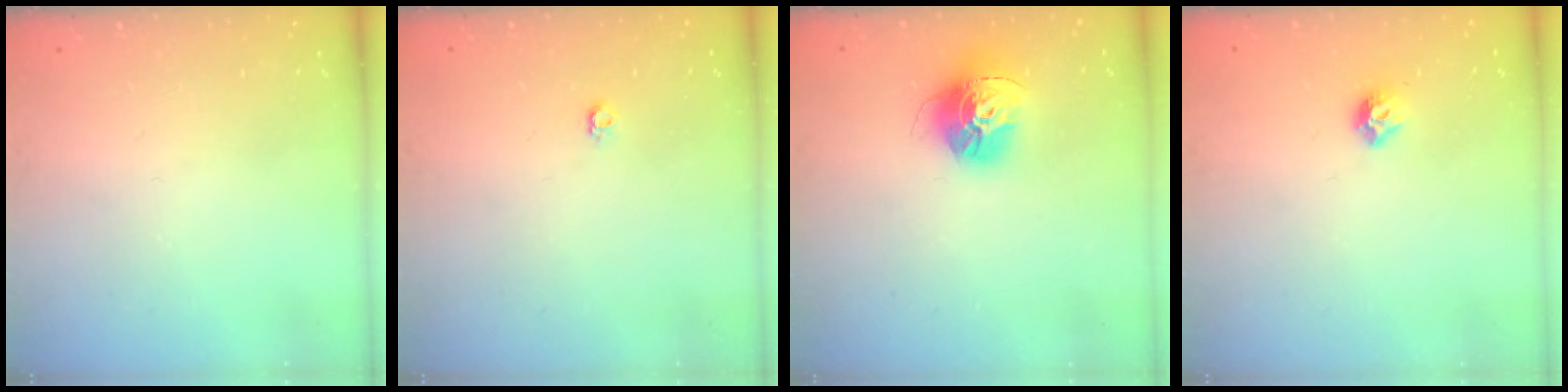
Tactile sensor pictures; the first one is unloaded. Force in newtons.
{"total": 3.7, "press": 3.7, "slide": 0.4}
{"total": 15.0, "press": 14.9, "slide": 1.5}
{"total": 5.8, "press": 5.7, "slide": 0.9}